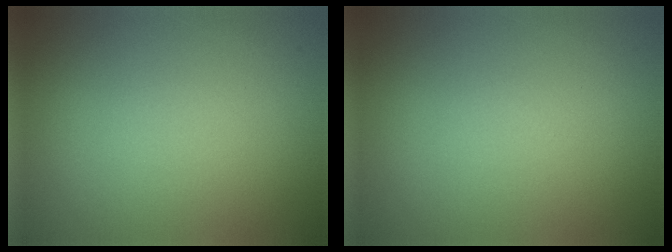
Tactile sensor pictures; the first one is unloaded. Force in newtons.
{"total": 0.0}